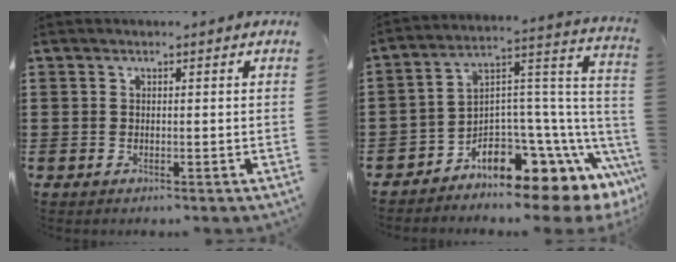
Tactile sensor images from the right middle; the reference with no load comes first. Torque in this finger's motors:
{"motor_torque": [2.14, 0.00, 1.05, 0.21]}